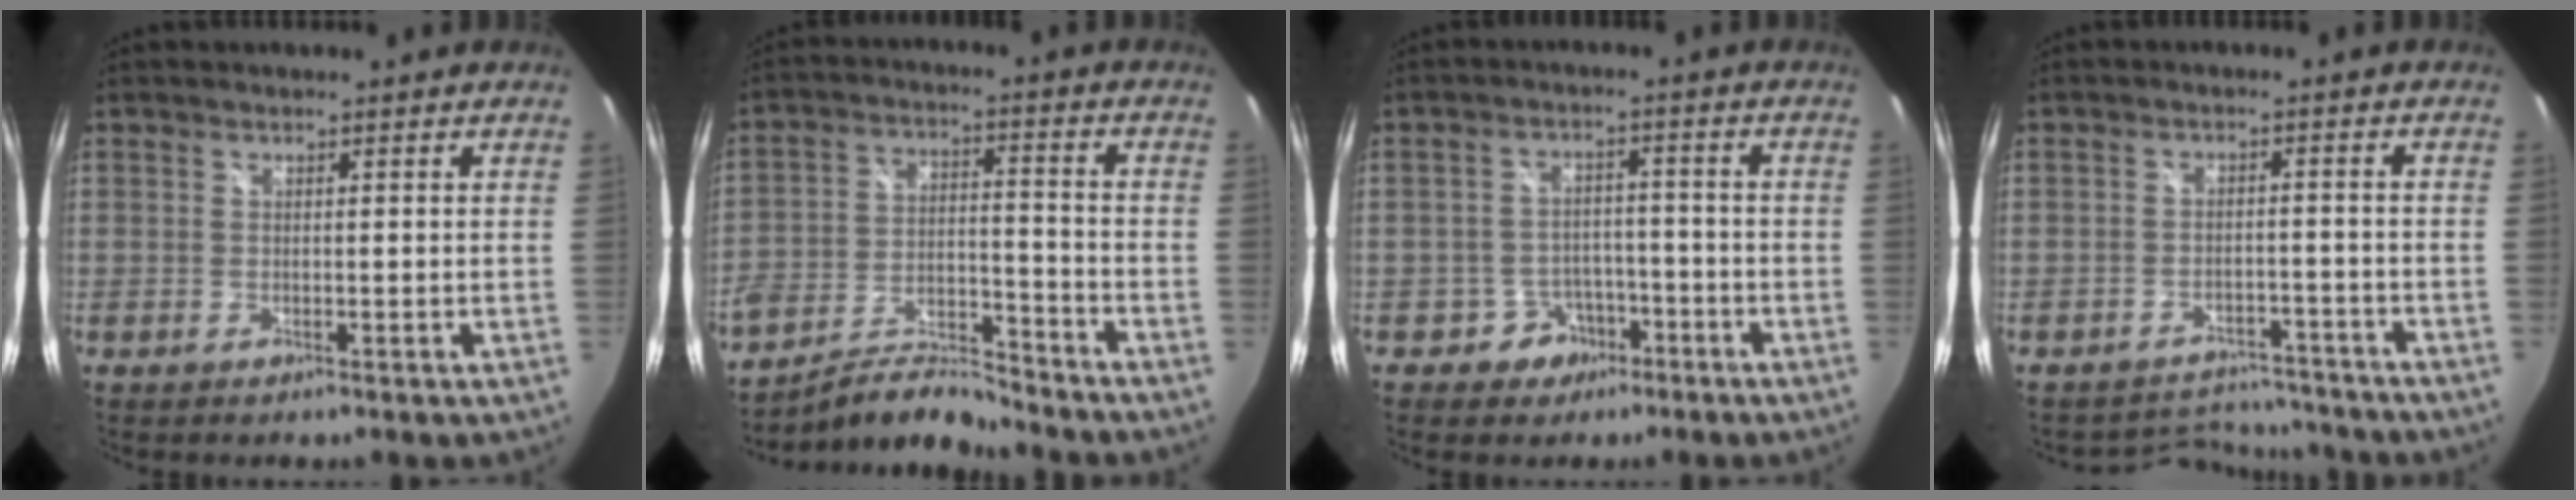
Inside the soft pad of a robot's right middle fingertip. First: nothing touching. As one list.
[{"total": 10.2, "force": [-9.5, 1.5, 3.2], "torque": [-0.062, 0.001, -0.175]}, {"total": 5.4, "force": [-3.3, 4.2, 0.8], "torque": [-0.024, 0.020, -0.043]}, {"total": 8.0, "force": [-7.5, 2.5, 0.0], "torque": [-0.008, 0.022, -0.102]}]